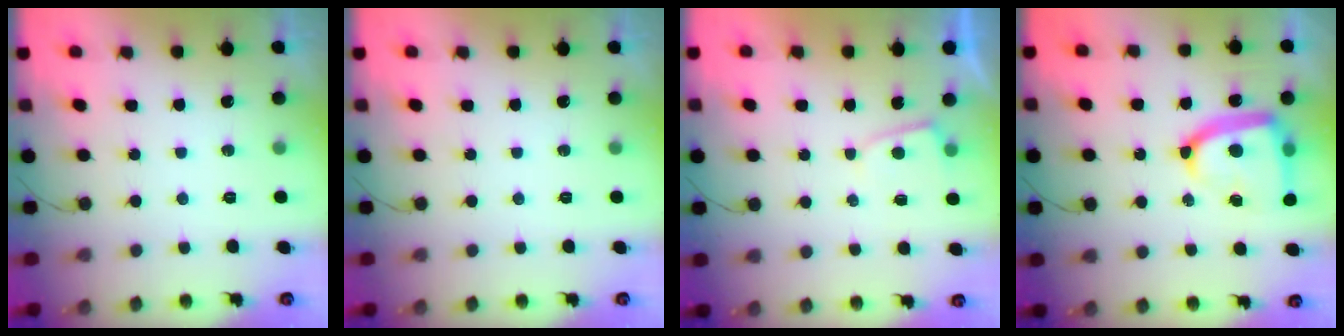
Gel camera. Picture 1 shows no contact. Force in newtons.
{"total": 0.0}
{"total": 2.3, "press": 2.2, "slide": 0.3}
{"total": 16.4, "press": 16.4, "slide": 1.3}